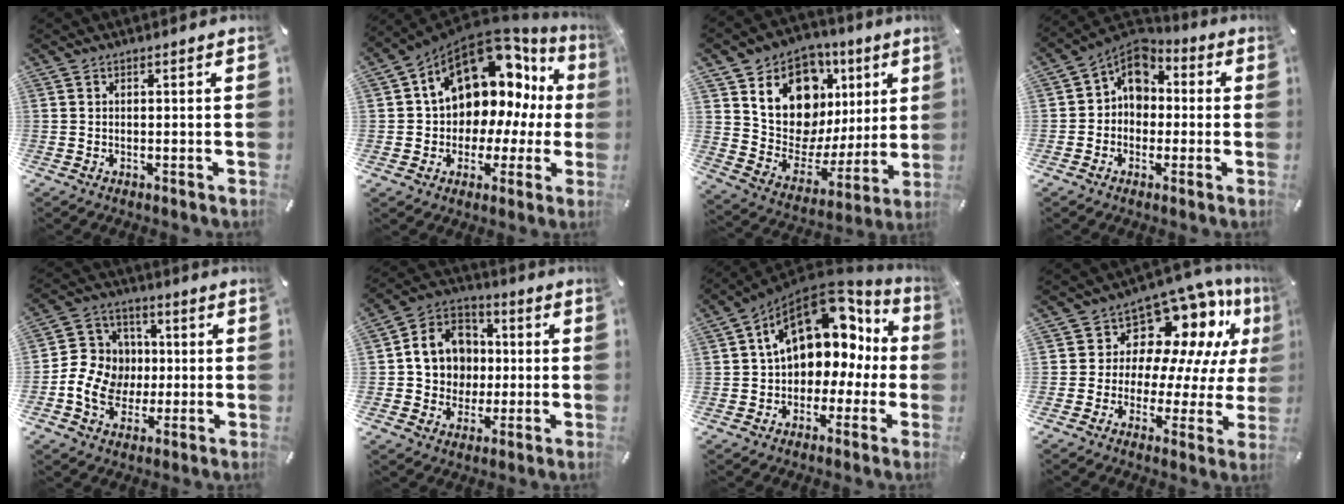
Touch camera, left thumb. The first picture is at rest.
{"total": 16.0, "force": [7.4, 10.9, 9.0], "torque": [-0.121, -0.069, 0.125]}
{"total": 15.3, "force": [7.2, 11.8, 6.4], "torque": [-0.103, -0.057, 0.137]}
{"total": 8.1, "force": [1.2, 7.2, 3.5], "torque": [-0.063, 0.001, 0.022]}
{"total": 11.2, "force": [-1.6, 10.2, 4.3], "torque": [-0.081, 0.021, -0.021]}
{"total": 12.4, "force": [-0.6, 11.5, 4.8], "torque": [-0.103, 0.022, -0.007]}
{"total": 17.1, "force": [6.0, 11.5, 11.2], "torque": [-0.172, -0.034, 0.106]}
{"total": 12.8, "force": [9.0, 7.8, 4.7], "torque": [-0.078, -0.107, 0.154]}